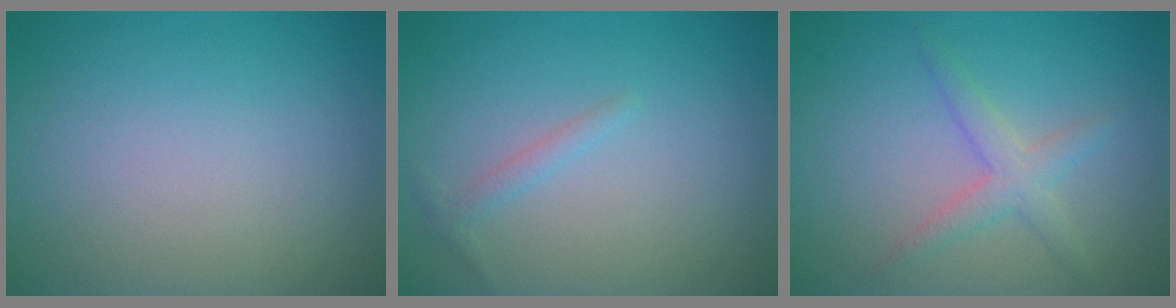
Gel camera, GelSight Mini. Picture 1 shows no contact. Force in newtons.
{"total": 1.1, "press": 1.1, "slide": 0.1}
{"total": 2.4, "press": 2.4, "slide": 0.0}